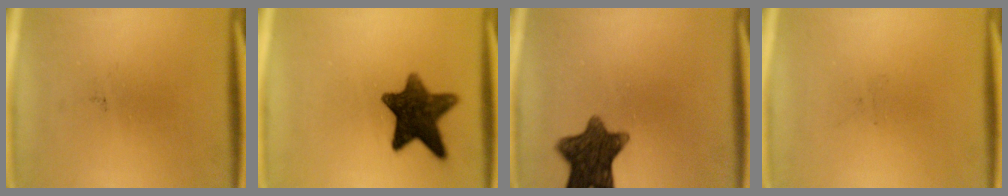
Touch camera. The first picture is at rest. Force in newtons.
{"total": 11.7}
{"total": 10.8}
{"total": 0.0}